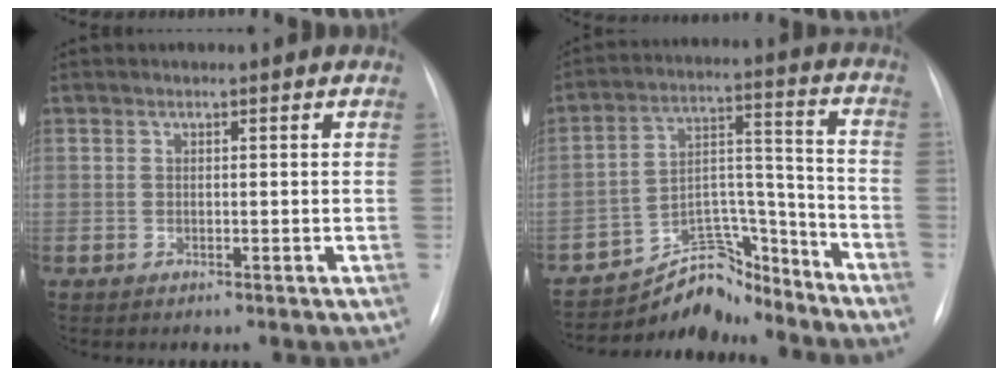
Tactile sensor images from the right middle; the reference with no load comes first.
{"total": 11.5, "force": [-10.8, 3.7, 1.0], "torque": [-0.008, 0.061, -0.181]}